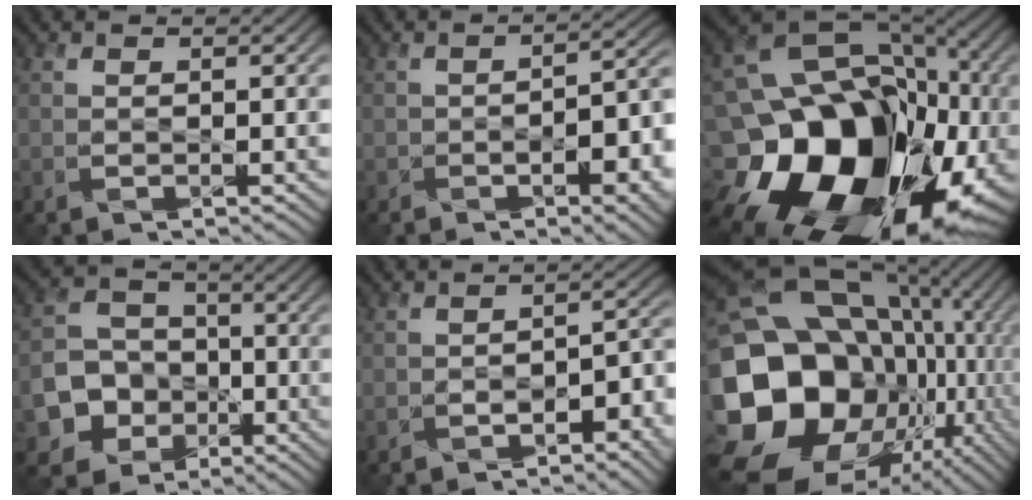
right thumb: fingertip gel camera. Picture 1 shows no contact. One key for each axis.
{"total": 8.2, "fx": -3.1, "fy": 3.4, "fz": 6.8, "tx": -0.092, "ty": -0.006, "tz": -0.042}
{"total": 23.5, "fx": -7.3, "fy": 17.6, "fz": 13.8, "tx": -0.275, "ty": -0.048, "tz": -0.114}
{"total": 8.5, "fx": -3.0, "fy": 7.2, "fz": 3.2, "tx": -0.076, "ty": -0.018, "tz": -0.079}
{"total": 5.1, "fx": -2.7, "fy": 2.5, "fz": 3.5, "tx": -0.037, "ty": -0.003, "tz": -0.044}
{"total": 22.4, "fx": -2.1, "fy": 18.0, "fz": 13.3, "tx": -0.316, "ty": -0.031, "tz": -0.016}